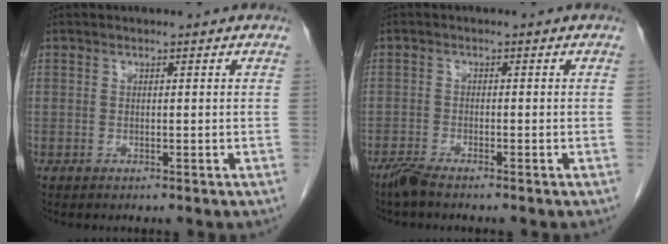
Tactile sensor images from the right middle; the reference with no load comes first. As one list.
[{"total": 2.2, "force": [-1.9, 0.1, 1.1], "torque": [-0.032, -0.006, -0.042]}]